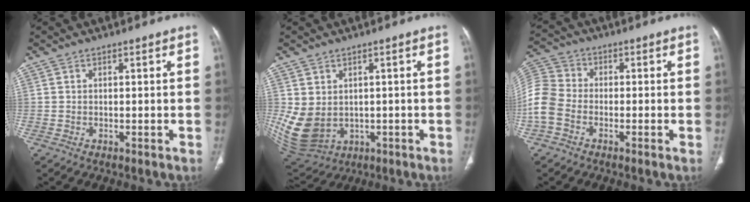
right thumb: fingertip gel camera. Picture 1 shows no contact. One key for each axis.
{"total": 10.4, "fx": 0.1, "fy": 8.5, "fz": 5.9, "tx": -0.117, "ty": -0.006, "tz": 0.036}
{"total": 8.7, "fx": -2.6, "fy": 6.5, "fz": 5.2, "tx": -0.109, "ty": 0.016, "tz": -0.067}